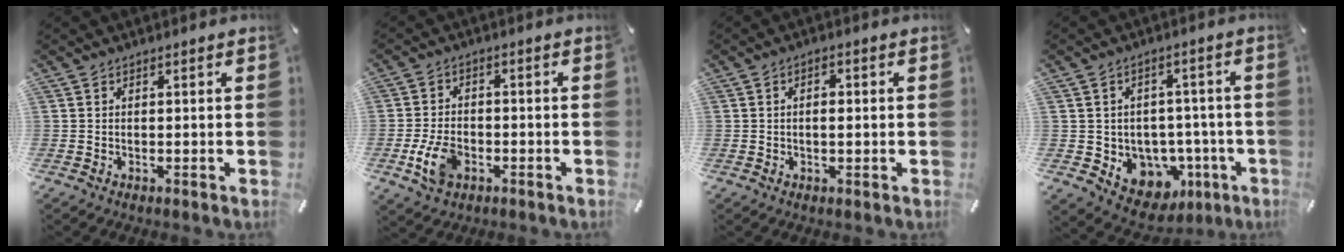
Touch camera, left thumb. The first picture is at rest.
{"total": 7.7, "force": [-2.8, 4.9, 5.2], "torque": [-0.118, 0.006, -0.051]}
{"total": 1.8, "force": [0.0, 0.8, 1.7], "torque": [-0.031, 0.004, -0.002]}
{"total": 7.5, "force": [-1.5, 7.1, 1.9], "torque": [-0.025, -0.004, -0.011]}